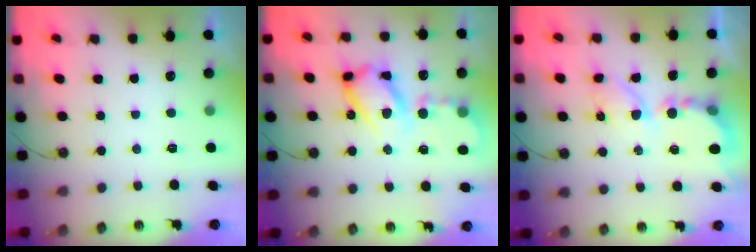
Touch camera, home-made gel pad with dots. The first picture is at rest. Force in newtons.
{"total": 14.4, "press": 14.4, "slide": 0.4}
{"total": 7.3, "press": 7.3, "slide": 0.7}